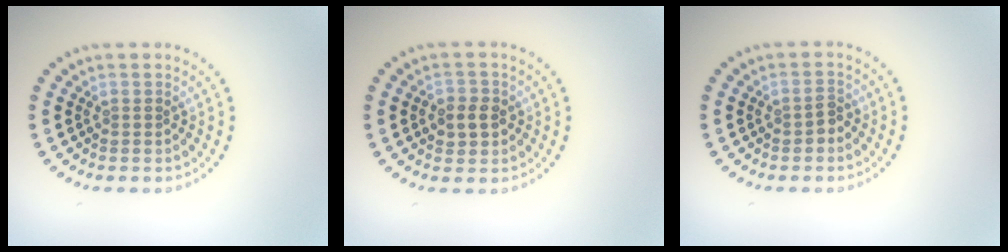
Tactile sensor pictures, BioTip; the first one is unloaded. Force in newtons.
{"total": 2.4, "press": 2.4, "slide": 0.5}
{"total": 1.2, "press": 1.2, "slide": 0.3}